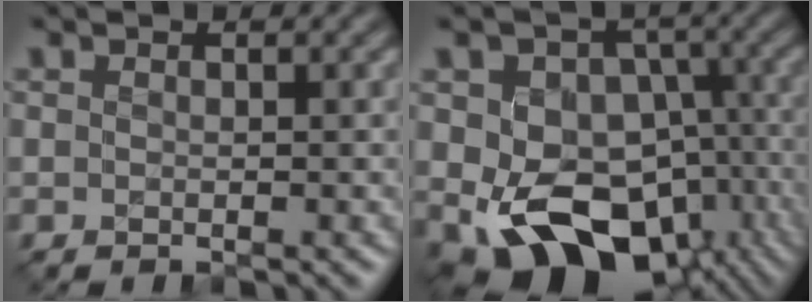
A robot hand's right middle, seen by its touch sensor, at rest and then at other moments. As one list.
[{"total": 12.3, "force": [-3.7, 8.8, 7.9], "torque": [-0.118, -0.012, -0.056]}]